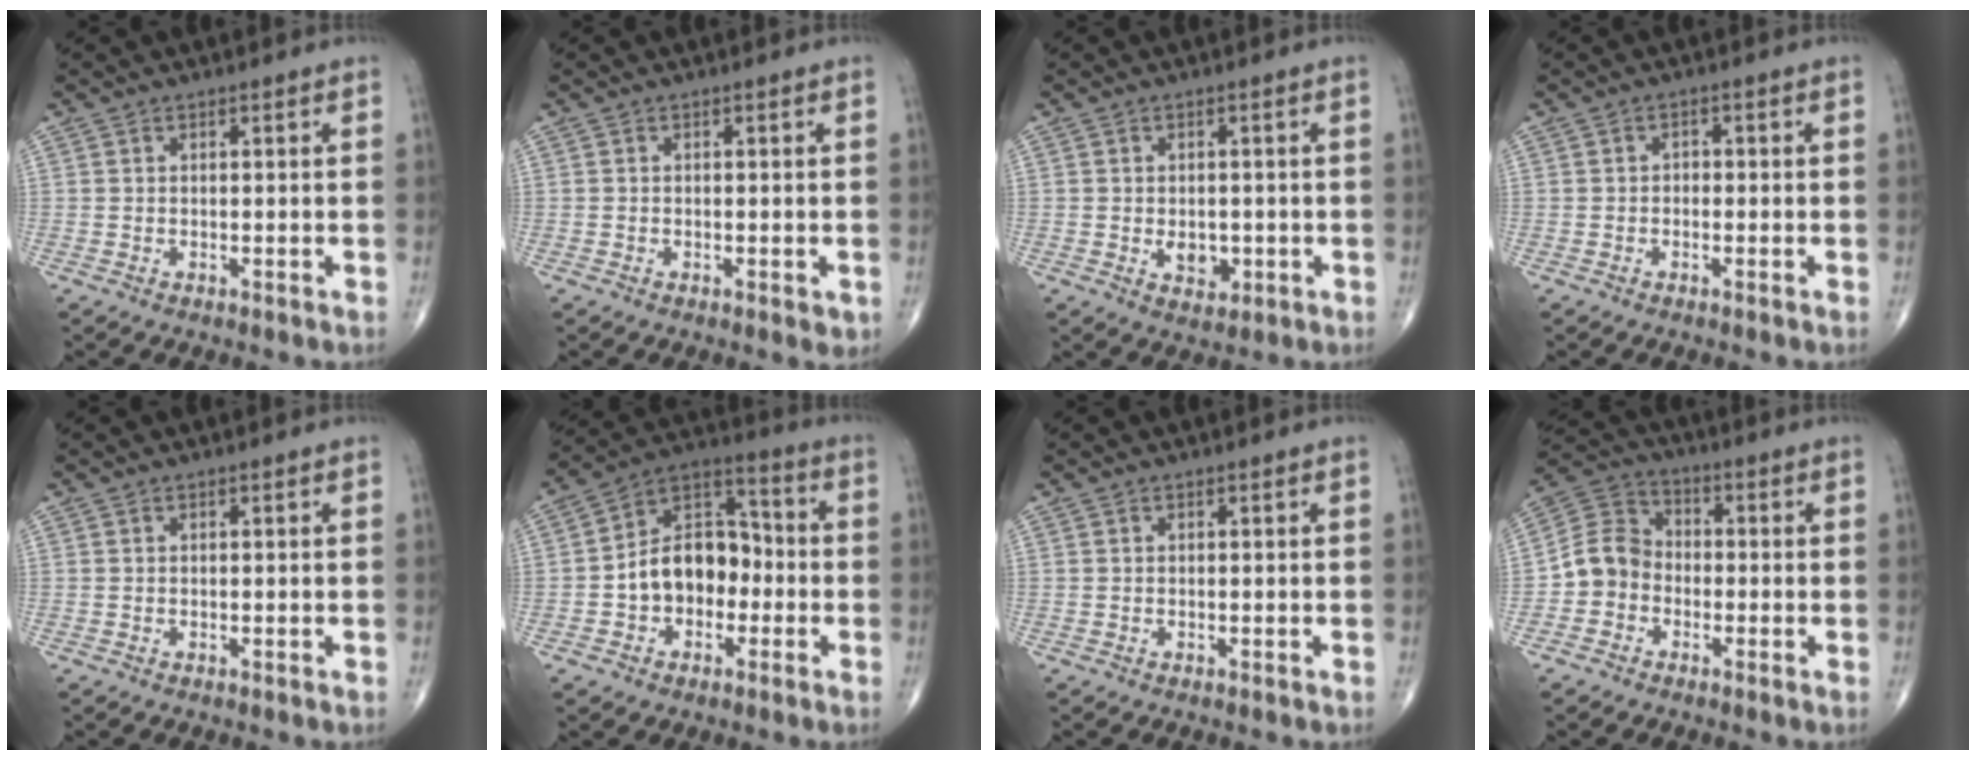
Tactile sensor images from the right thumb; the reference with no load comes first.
{"total": 1.5, "force": [-0.4, 0.7, 1.3], "torque": [-0.016, -0.003, -0.006]}
{"total": 4.1, "force": [-0.7, 2.9, 2.8], "torque": [-0.027, -0.001, -0.002]}
{"total": 1.3, "force": [-0.4, 1.1, 0.7], "torque": [0.003, 0.006, -0.012]}
{"total": 0.0}
{"total": 13.7, "force": [-2.1, 9.7, 9.4], "torque": [-0.118, 0.049, -0.046]}
{"total": 0.0}
{"total": 8.1, "force": [-2.2, 7.0, 3.4], "torque": [-0.045, 0.034, -0.055]}